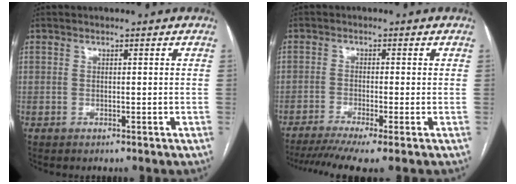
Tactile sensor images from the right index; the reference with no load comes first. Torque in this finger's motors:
{"motor_torque": [0.91, -0.89, 0.48, 0.11]}